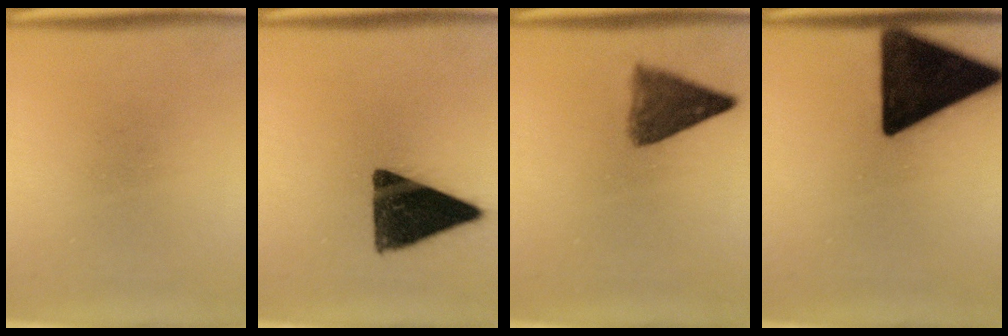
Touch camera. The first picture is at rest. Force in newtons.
{"total": 13.7}
{"total": 6.5}
{"total": 19.6}